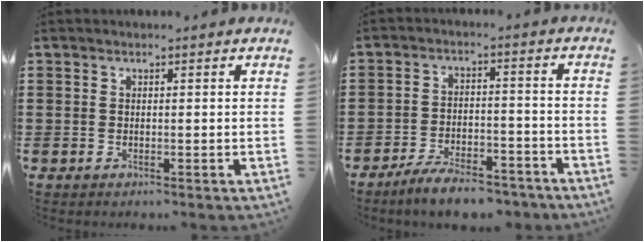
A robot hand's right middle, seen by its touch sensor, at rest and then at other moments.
{"total": 6.3, "force": [-5.8, 1.5, 1.9], "torque": [-0.032, 0.013, -0.112]}